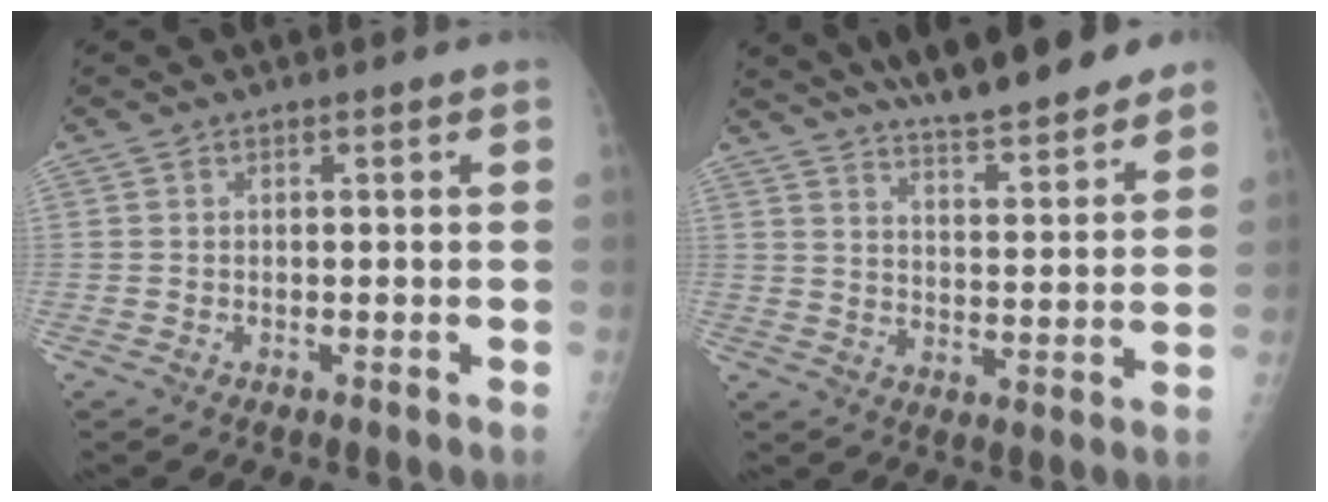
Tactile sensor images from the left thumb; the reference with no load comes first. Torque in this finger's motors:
{"motor_torque": [2.14, -0.25, 1.29, -1.20, 0.08]}